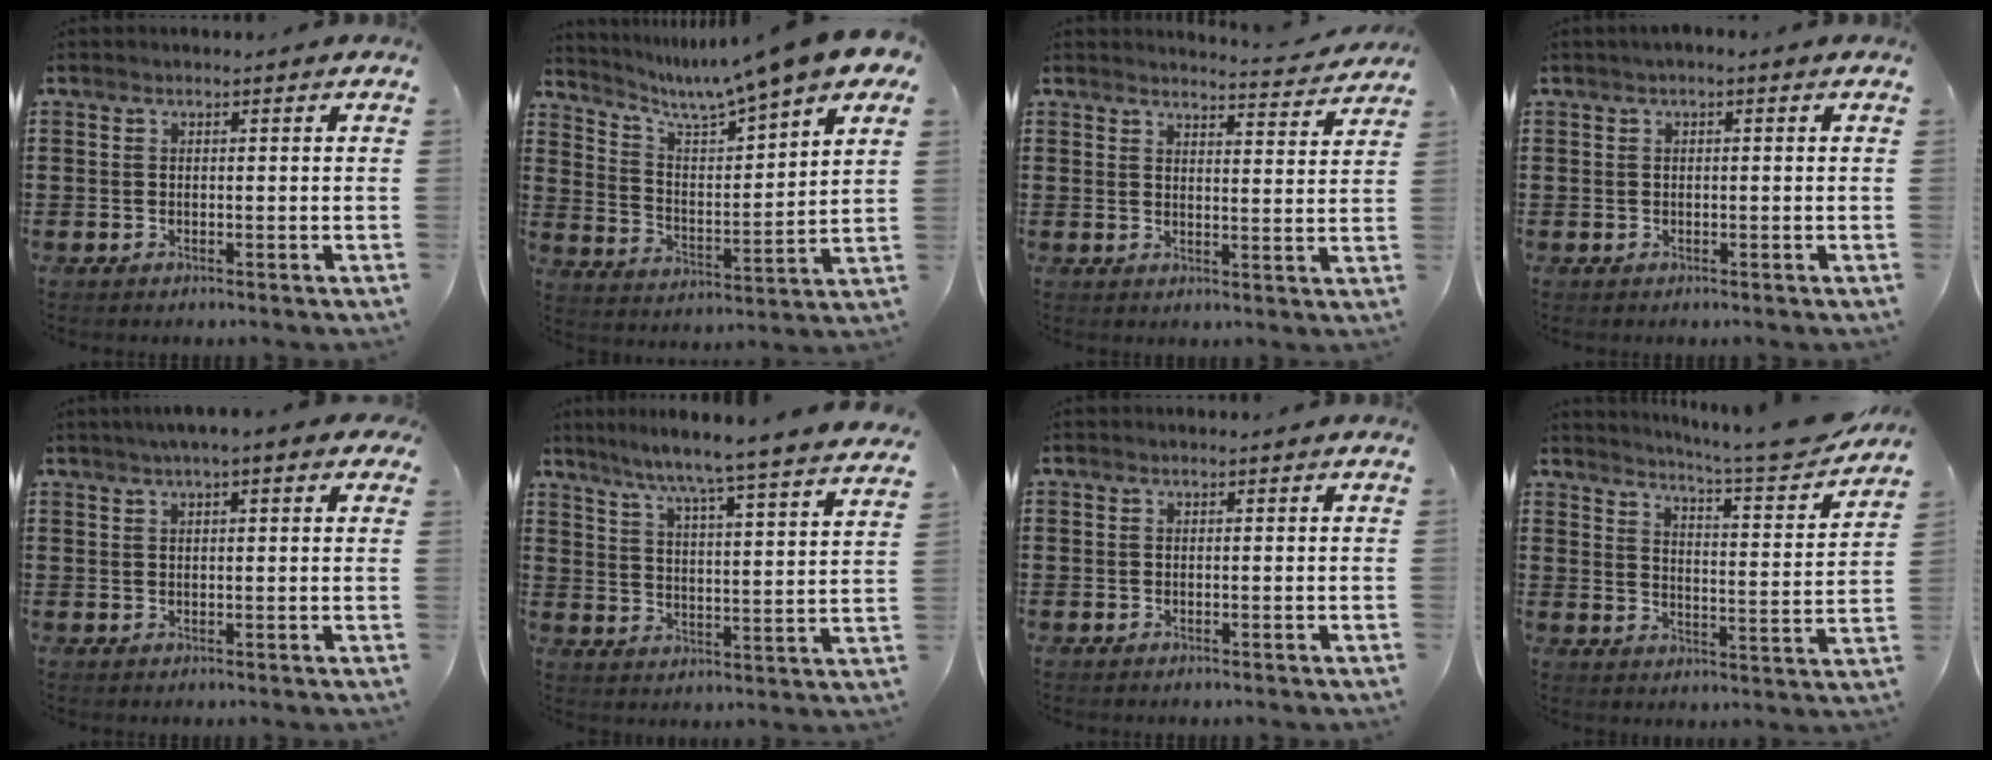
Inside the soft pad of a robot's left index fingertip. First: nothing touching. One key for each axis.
{"total": 8.6, "fx": 7.5, "fy": -1.2, "fz": 3.9, "tx": -0.106, "ty": -0.055, "tz": 0.119}
{"total": 3.8, "fx": 3.7, "fy": -0.2, "fz": 0.6, "tx": -0.019, "ty": -0.025, "tz": 0.064}
{"total": 0.7, "fx": 0.0, "fy": 0.1, "fz": 0.6, "tx": -0.011, "ty": -0.001, "tz": 0.000}
{"total": 2.8, "fx": 1.7, "fy": 0.3, "fz": 2.2, "tx": -0.047, "ty": 0.006, "tz": 0.031}
{"total": 5.7, "fx": 5.0, "fy": -1.6, "fz": 2.1, "tx": -0.064, "ty": -0.051, "tz": 0.074}
{"total": 0.0}
{"total": 7.0, "fx": 6.3, "fy": -0.5, "fz": 2.9, "tx": -0.060, "ty": -0.050, "tz": 0.100}